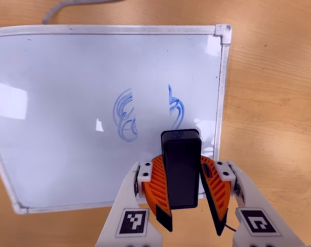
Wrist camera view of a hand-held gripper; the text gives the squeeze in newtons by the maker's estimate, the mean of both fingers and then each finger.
{"total": 8.0, "left": 9.0, "right": 7.1}